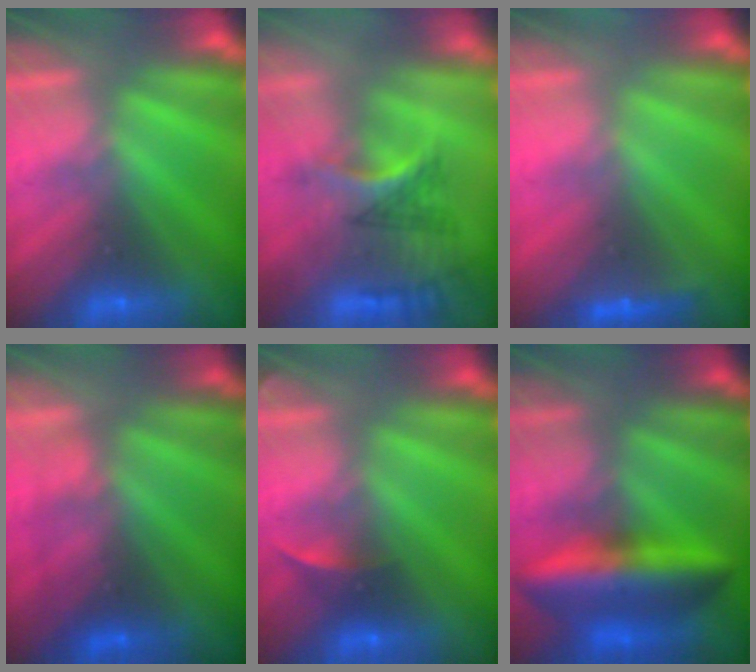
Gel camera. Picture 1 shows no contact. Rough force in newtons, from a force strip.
{"total": 2.9}
{"total": 4.4}
{"total": 3.6}
{"total": 2.2}
{"total": 5.6}